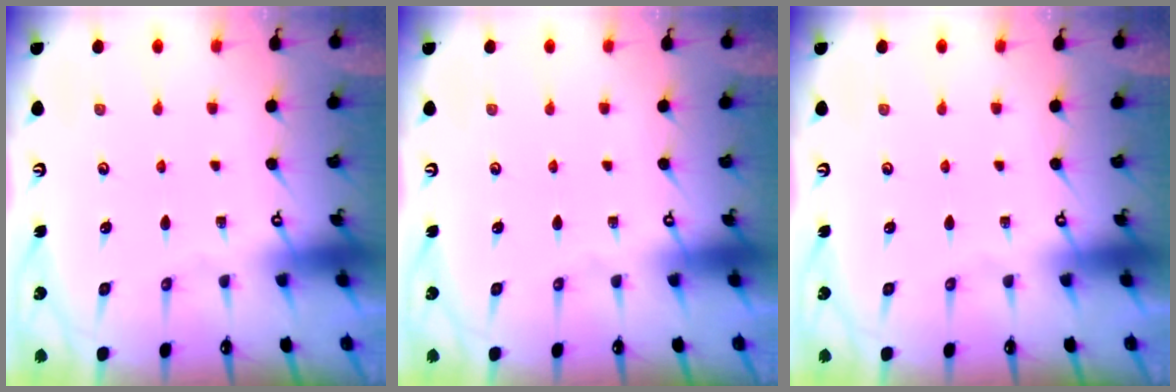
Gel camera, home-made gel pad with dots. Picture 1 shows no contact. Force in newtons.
{"total": 0.0}
{"total": 0.0}